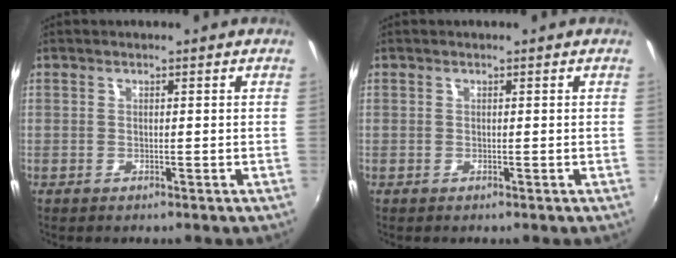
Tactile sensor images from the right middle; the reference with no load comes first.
{"total": 0.0}